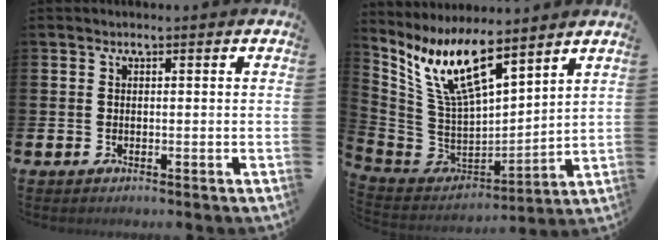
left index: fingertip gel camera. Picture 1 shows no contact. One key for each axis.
{"total": 10.7, "fx": 7.7, "fy": 3.0, "fz": 6.7, "tx": -0.165, "ty": -0.038, "tz": 0.139}